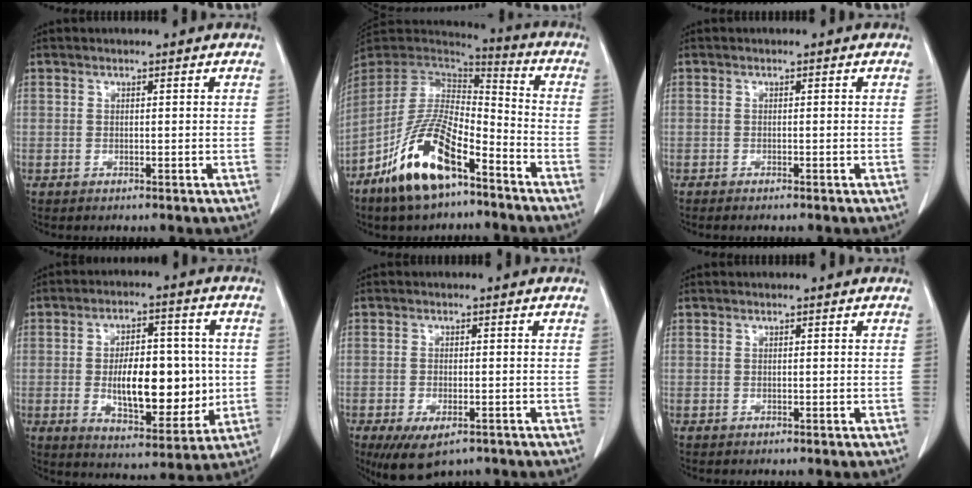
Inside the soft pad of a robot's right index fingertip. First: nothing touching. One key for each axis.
{"total": 15.8, "fx": -9.1, "fy": 5.2, "fz": 11.8, "tx": -0.235, "ty": -0.004, "tz": -0.168}
{"total": 1.6, "fx": -1.3, "fy": 0.0, "fz": 1.0, "tx": -0.015, "ty": -0.001, "tz": -0.014}
{"total": 14.1, "fx": -0.7, "fy": 6.3, "fz": 12.6, "tx": -0.200, "ty": 0.007, "tz": -0.002}
{"total": 6.9, "fx": -4.5, "fy": 2.8, "fz": 4.4, "tx": -0.070, "ty": -0.011, "tz": -0.068}
{"total": 0.0}